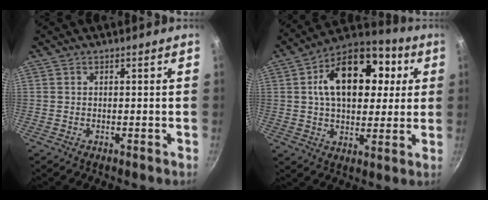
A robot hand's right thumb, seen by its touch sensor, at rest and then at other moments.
{"total": 19.8, "force": [4.6, 12.2, 14.9], "torque": [-0.192, 0.017, 0.065]}